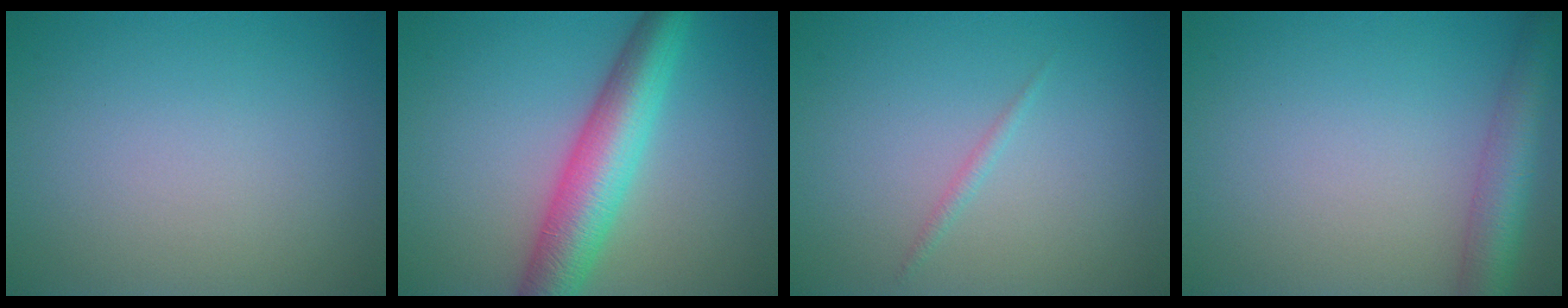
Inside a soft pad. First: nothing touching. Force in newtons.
{"total": 7.0, "press": 7.0, "slide": 0.2}
{"total": 0.7, "press": 0.7, "slide": 0.1}
{"total": 4.5, "press": 4.5, "slide": 0.2}